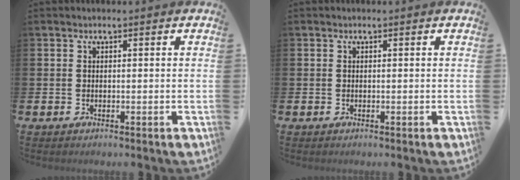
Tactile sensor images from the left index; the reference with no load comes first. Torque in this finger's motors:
{"motor_torque": [0.00, 0.00, -0.01, 0.01]}